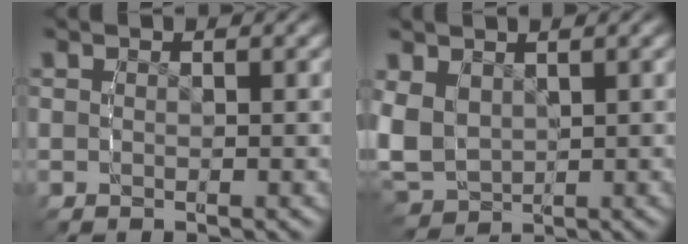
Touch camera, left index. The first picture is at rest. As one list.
[{"total": 6.2, "force": [-0.2, 5.6, 2.6], "torque": [-0.105, -0.034, 0.003]}]